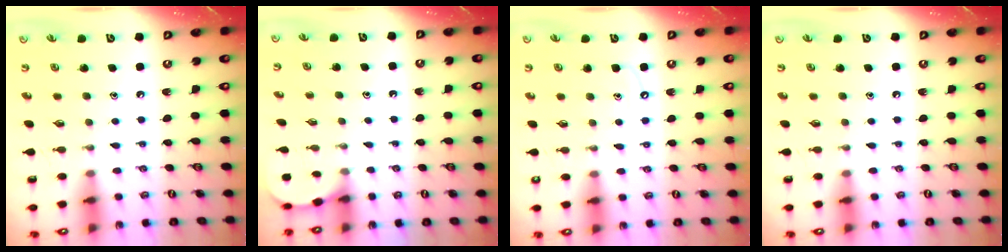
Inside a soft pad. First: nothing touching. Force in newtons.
{"total": 1.8, "press": 1.8, "slide": 0.2}
{"total": 5.1, "press": 5.1, "slide": 0.7}
{"total": 0.0}